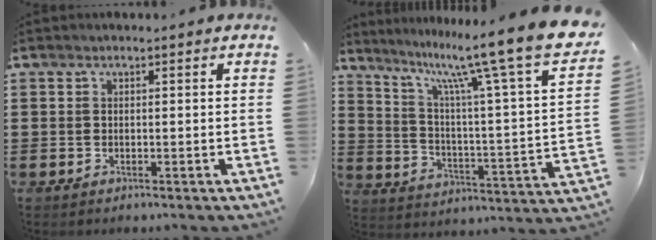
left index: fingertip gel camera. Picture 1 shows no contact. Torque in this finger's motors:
{"motor_torque": [1.21, -0.94, 0.38, 0.11]}